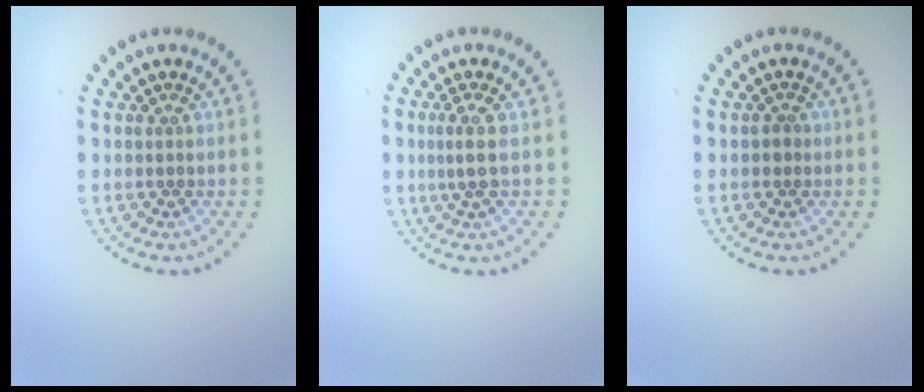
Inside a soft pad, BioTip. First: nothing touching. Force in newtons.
{"total": 2.1, "press": 1.6, "slide": 1.3}
{"total": 1.0, "press": 0.8, "slide": 0.5}